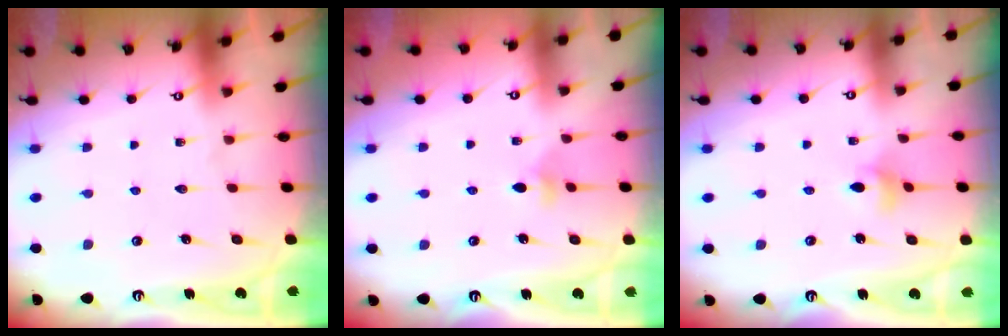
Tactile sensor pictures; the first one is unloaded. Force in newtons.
{"total": 4.8, "press": 4.7, "slide": 0.8}
{"total": 4.2, "press": 4.1, "slide": 0.6}